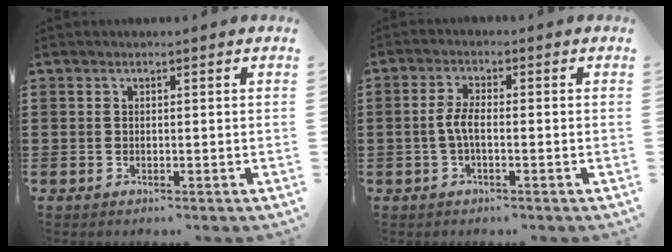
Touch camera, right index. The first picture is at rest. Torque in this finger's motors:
{"motor_torque": [0.53, 0.43, 0.43, 0.05]}